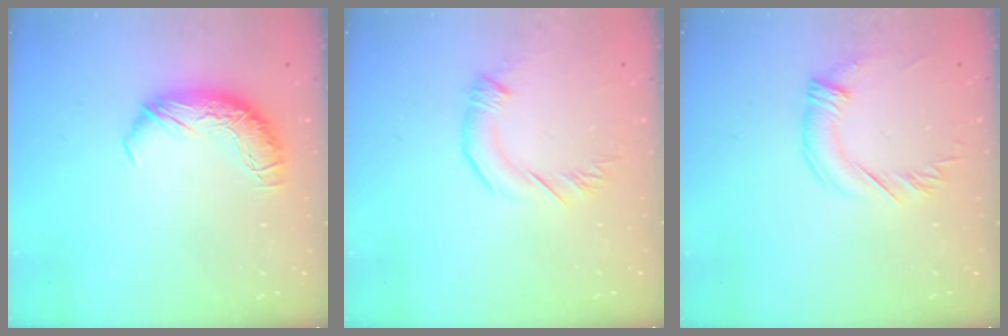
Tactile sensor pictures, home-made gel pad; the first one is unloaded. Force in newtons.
{"total": 2.8, "press": 2.7, "slide": 0.5}
{"total": 2.1, "press": 1.8, "slide": 1.0}